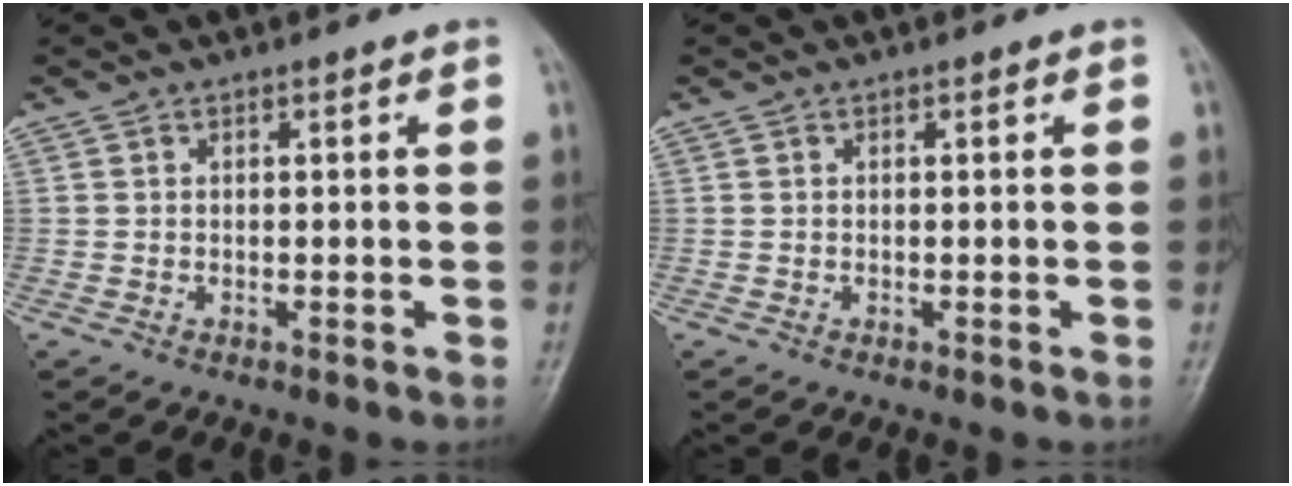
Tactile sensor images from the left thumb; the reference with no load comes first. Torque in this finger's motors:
{"motor_torque": [0.00, 0.00, -0.05, 0.06, 0.00]}